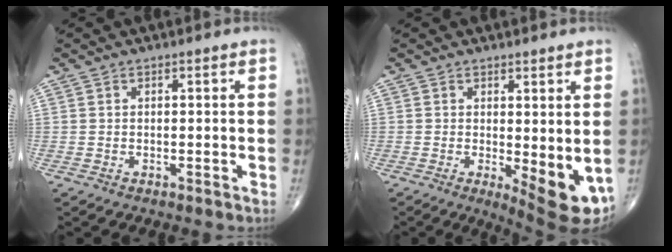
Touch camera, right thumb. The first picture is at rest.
{"total": 9.0, "force": [-1.2, 3.2, 8.3], "torque": [-0.103, -0.022, -0.007]}